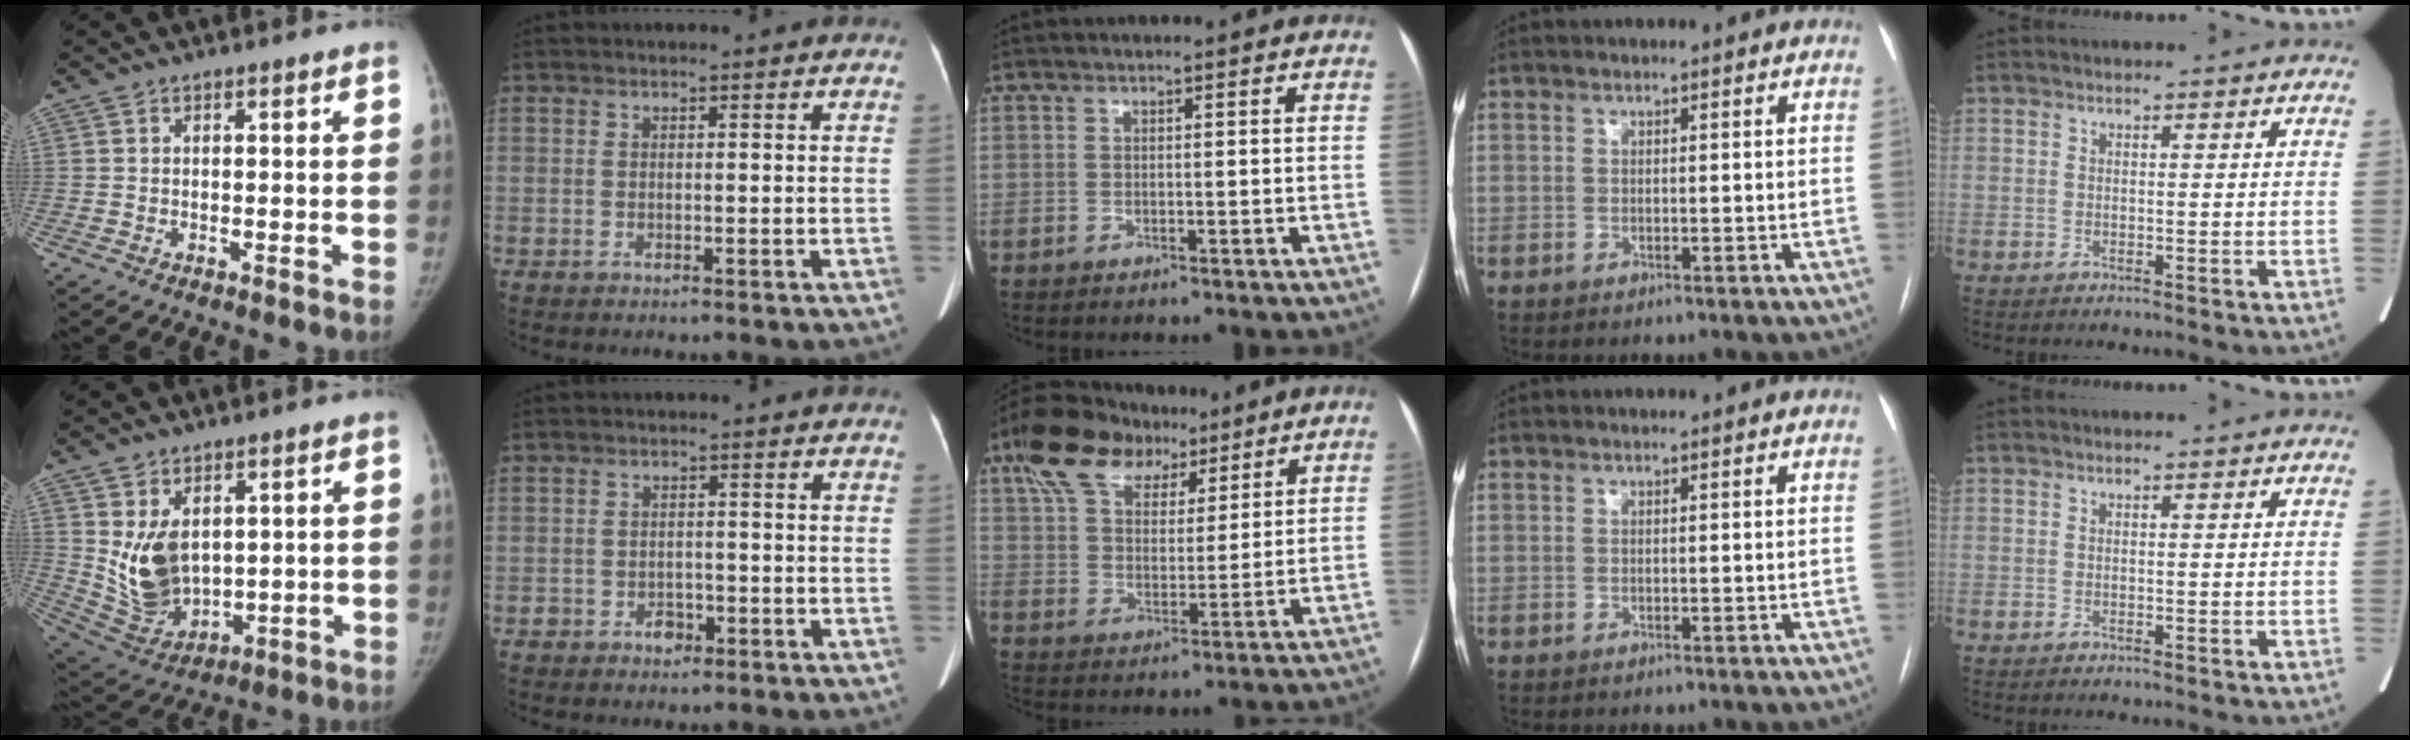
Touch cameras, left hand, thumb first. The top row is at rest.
{"thumb": {"total": 11.1, "force": [2.6, 7.6, 7.7], "torque": [-0.113, -0.028, 0.077]}, "index": {"total": 2.2, "force": [-1.4, 1.6, 0.7], "torque": [-0.006, -0.002, -0.019]}, "middle": {"total": 13.0, "force": [8.5, 7.2, 6.8], "torque": [-0.127, 0.043, 0.151]}}